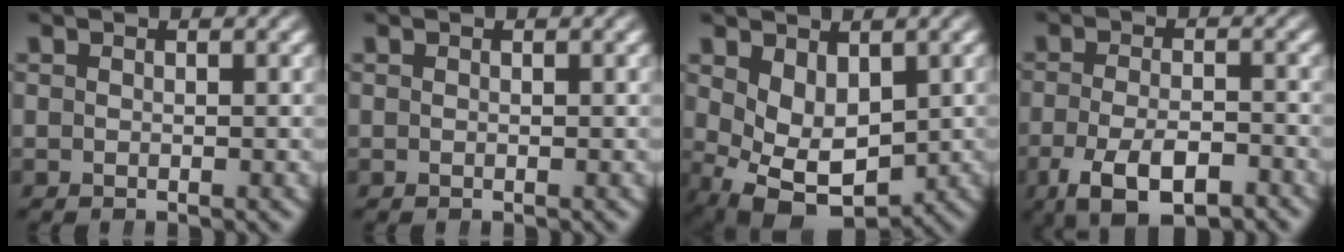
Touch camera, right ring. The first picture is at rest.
{"total": 0.0}
{"total": 9.0, "force": [-2.4, 6.5, 5.6], "torque": [-0.115, -0.057, -0.018]}
{"total": 6.6, "force": [-3.8, 2.8, 4.5], "torque": [-0.071, -0.027, -0.045]}